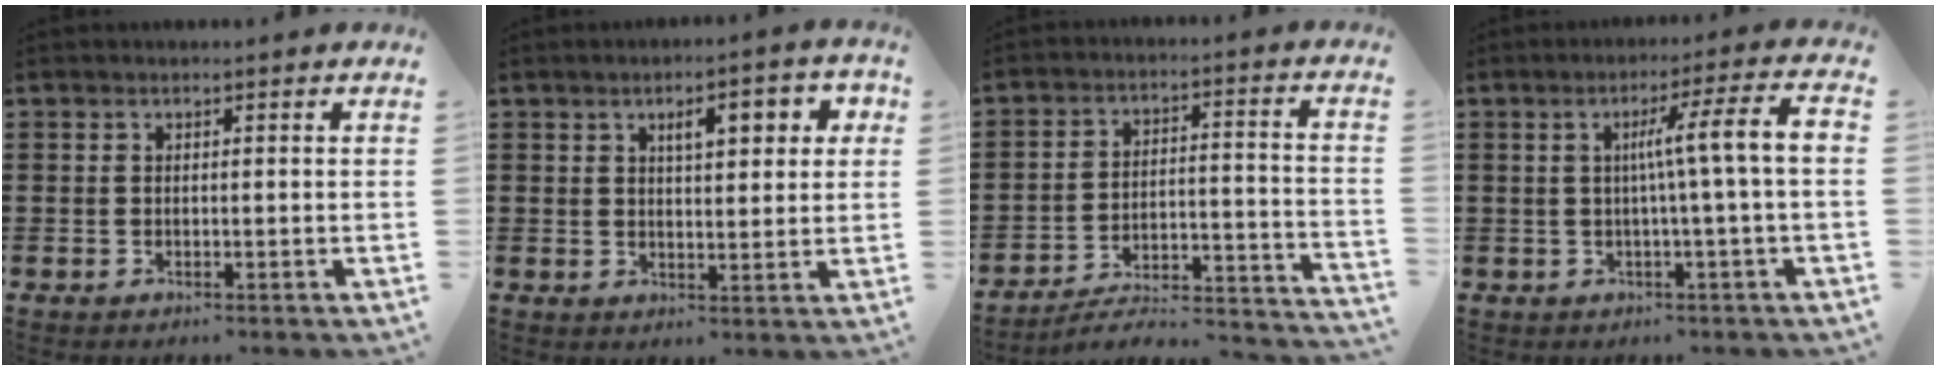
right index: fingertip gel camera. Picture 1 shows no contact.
{"total": 4.9, "force": [2.0, 1.8, 4.1], "torque": [-0.062, 0.000, 0.025]}
{"total": 3.4, "force": [-2.9, 0.4, 1.7], "torque": [-0.039, -0.020, -0.067]}
{"total": 7.5, "force": [0.0, -0.5, 7.5], "torque": [-0.136, -0.002, -0.010]}